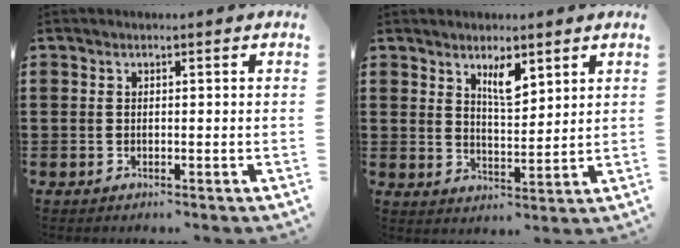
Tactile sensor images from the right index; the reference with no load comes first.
{"total": 4.8, "force": [3.1, 1.6, 3.3], "torque": [-0.056, -0.002, 0.050]}